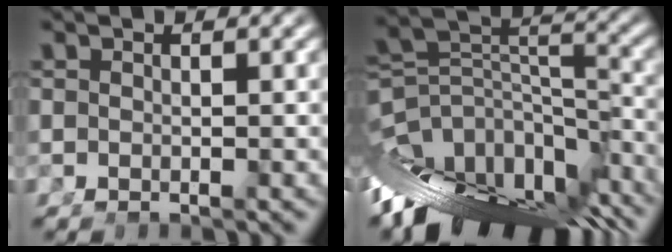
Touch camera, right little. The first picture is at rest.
{"total": 18.6, "force": [-7.9, 11.6, 12.2], "torque": [-0.193, -0.060, -0.103]}